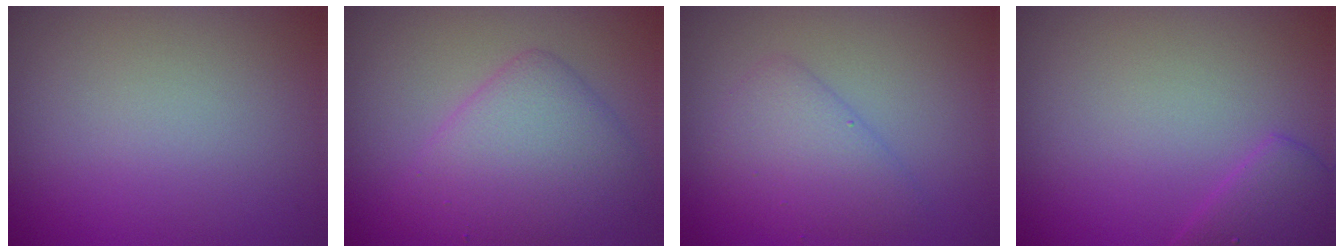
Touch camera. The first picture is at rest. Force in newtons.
{"total": 5.4, "press": 5.4, "slide": 0.2}
{"total": 3.2, "press": 3.2, "slide": 0.1}
{"total": 2.7, "press": 2.7, "slide": 0.2}